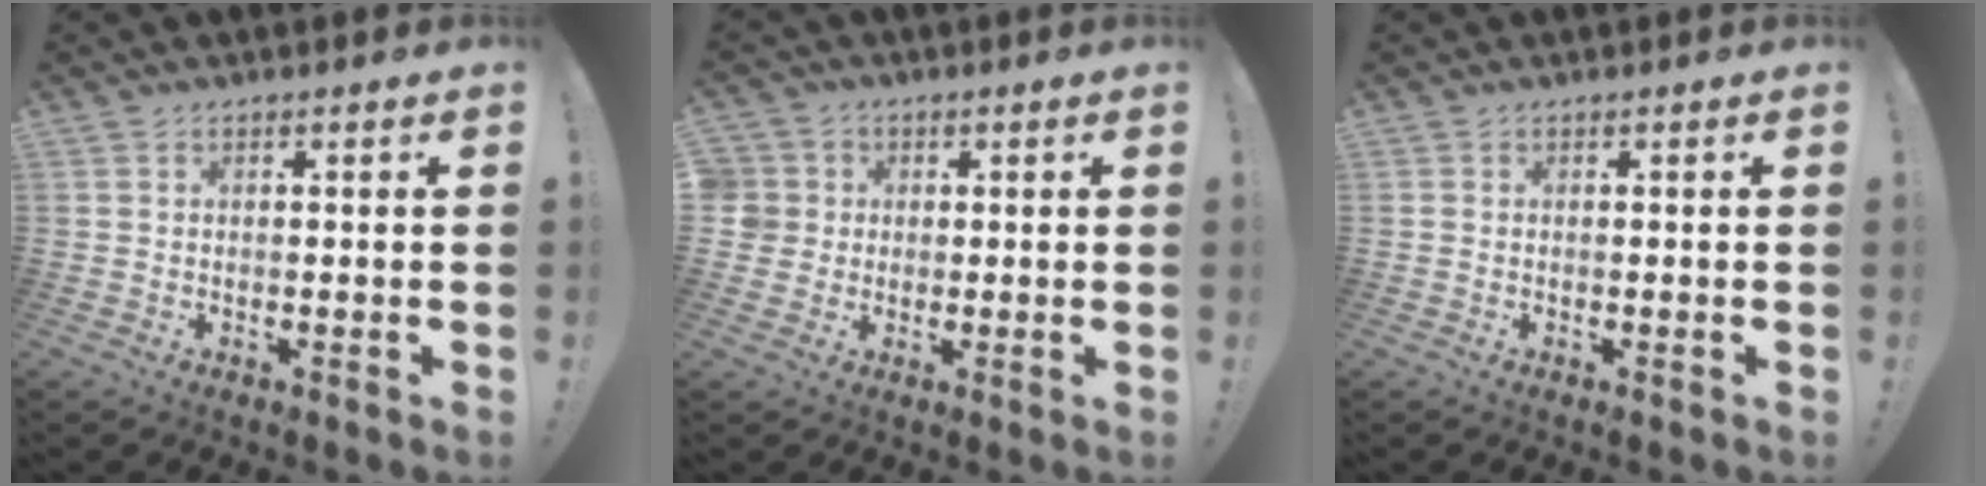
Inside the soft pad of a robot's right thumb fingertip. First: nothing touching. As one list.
[{"total": 5.4, "force": [0.8, 5.2, 1.2], "torque": [-0.026, 0.003, 0.016]}, {"total": 0.0}]